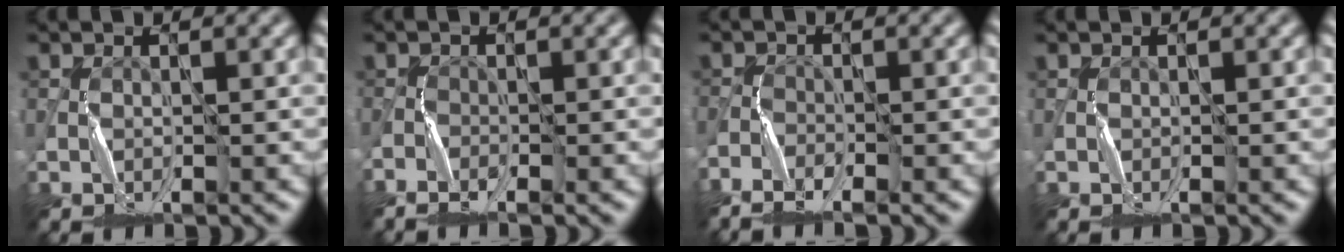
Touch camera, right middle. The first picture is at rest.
{"total": 1.6, "force": [-1.5, 0.2, 0.5], "torque": [-0.015, -0.007, -0.036]}
{"total": 2.9, "force": [-2.5, 0.7, 1.3], "torque": [-0.026, -0.013, -0.055]}
{"total": 0.0}